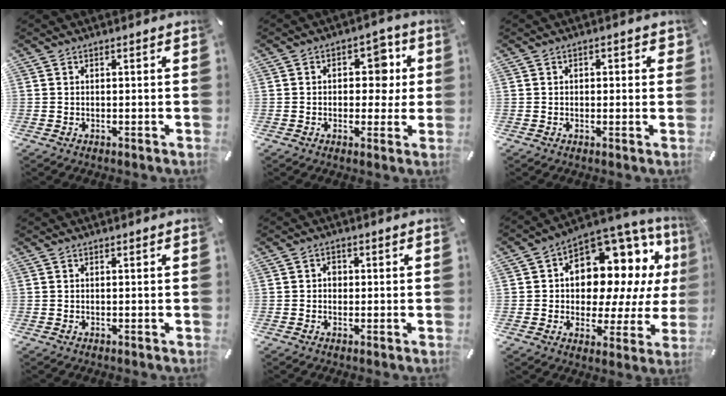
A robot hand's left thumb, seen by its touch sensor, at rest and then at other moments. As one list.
[{"total": 8.8, "force": [1.3, 6.6, 5.6], "torque": [-0.062, 0.002, 0.015]}, {"total": 1.7, "force": [-0.1, 1.2, 1.1], "torque": [-0.013, 0.003, -0.006]}, {"total": 0.0}, {"total": 1.9, "force": [-0.2, 1.7, 0.8], "torque": [-0.010, 0.003, -0.008]}, {"total": 14.5, "force": [5.4, 10.2, 8.9], "torque": [-0.120, -0.055, 0.097]}]